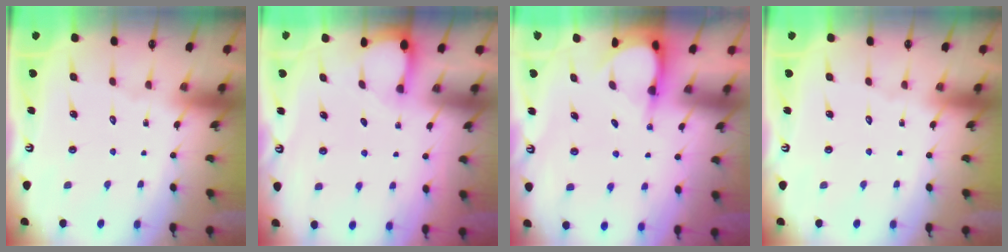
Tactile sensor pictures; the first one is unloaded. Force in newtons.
{"total": 2.1, "press": 2.1, "slide": 0.3}
{"total": 3.9, "press": 3.9, "slide": 0.2}
{"total": 0.0}